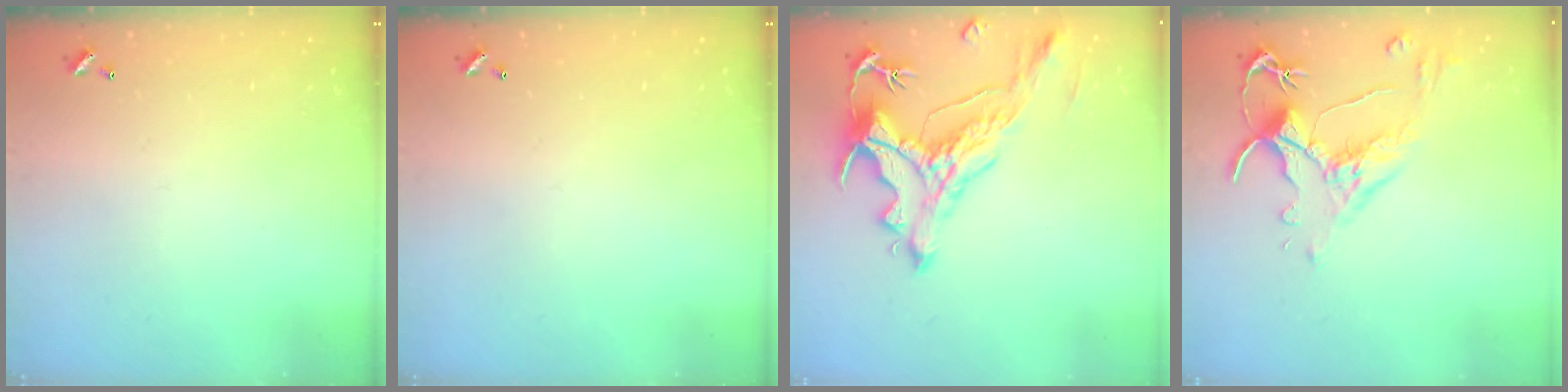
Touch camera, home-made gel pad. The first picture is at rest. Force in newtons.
{"total": 0.0}
{"total": 2.9, "press": 2.6, "slide": 1.5}
{"total": 2.5, "press": 2.1, "slide": 1.4}